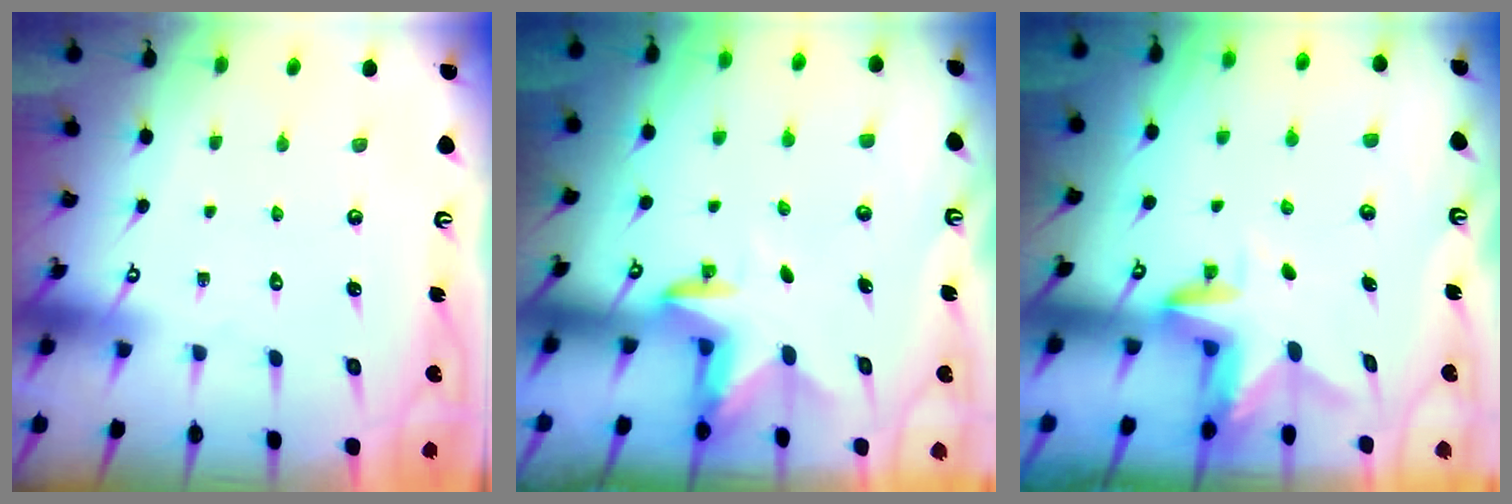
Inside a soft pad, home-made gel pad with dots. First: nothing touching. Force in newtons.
{"total": 3.1, "press": 3.0, "slide": 0.8}
{"total": 3.0, "press": 3.0, "slide": 0.3}